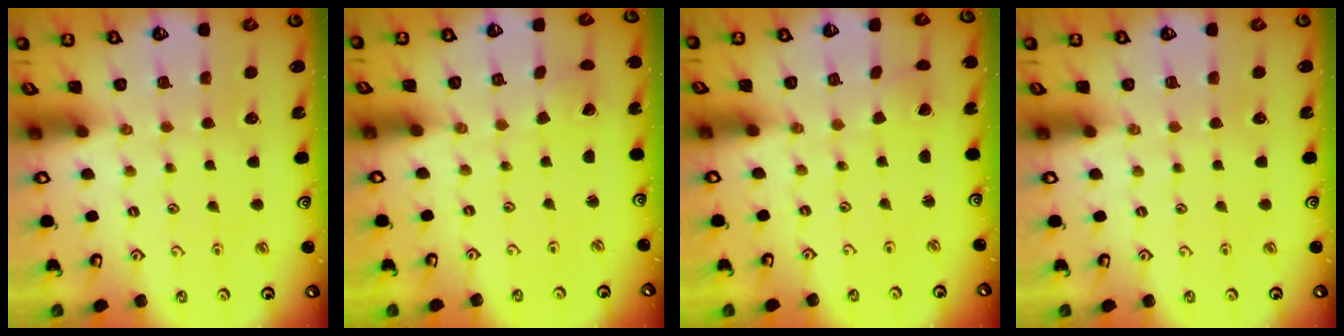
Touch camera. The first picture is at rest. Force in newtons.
{"total": 0.6, "press": 0.6, "slide": 0.1}
{"total": 0.6, "press": 0.6, "slide": 0.0}
{"total": 0.0}